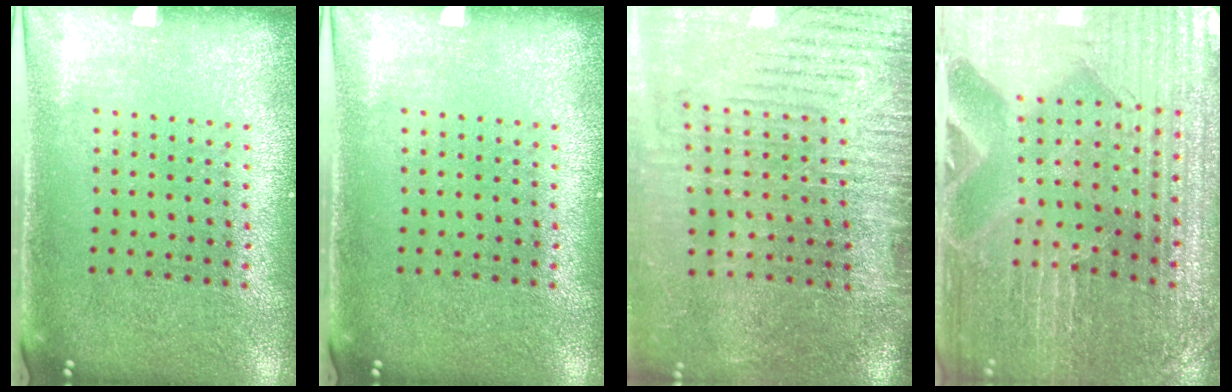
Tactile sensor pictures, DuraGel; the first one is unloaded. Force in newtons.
{"total": 0.0}
{"total": 4.4, "press": 3.7, "slide": 2.3}
{"total": 3.6, "press": 3.6, "slide": 0.4}